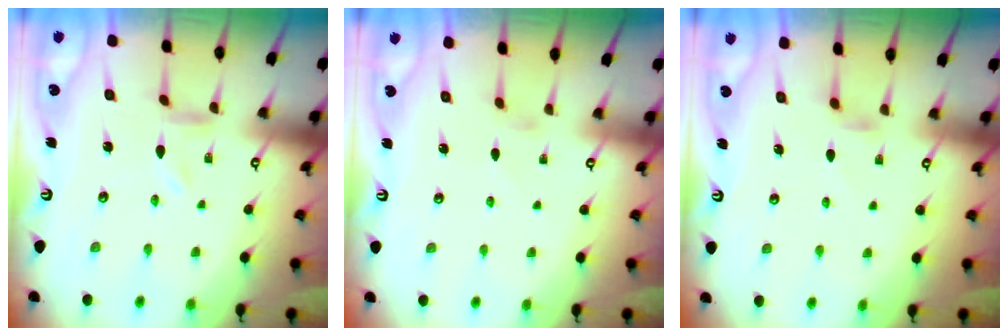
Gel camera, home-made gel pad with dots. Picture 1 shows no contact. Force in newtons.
{"total": 0.5, "press": 0.5, "slide": 0.2}
{"total": 2.8, "press": 2.8, "slide": 0.4}